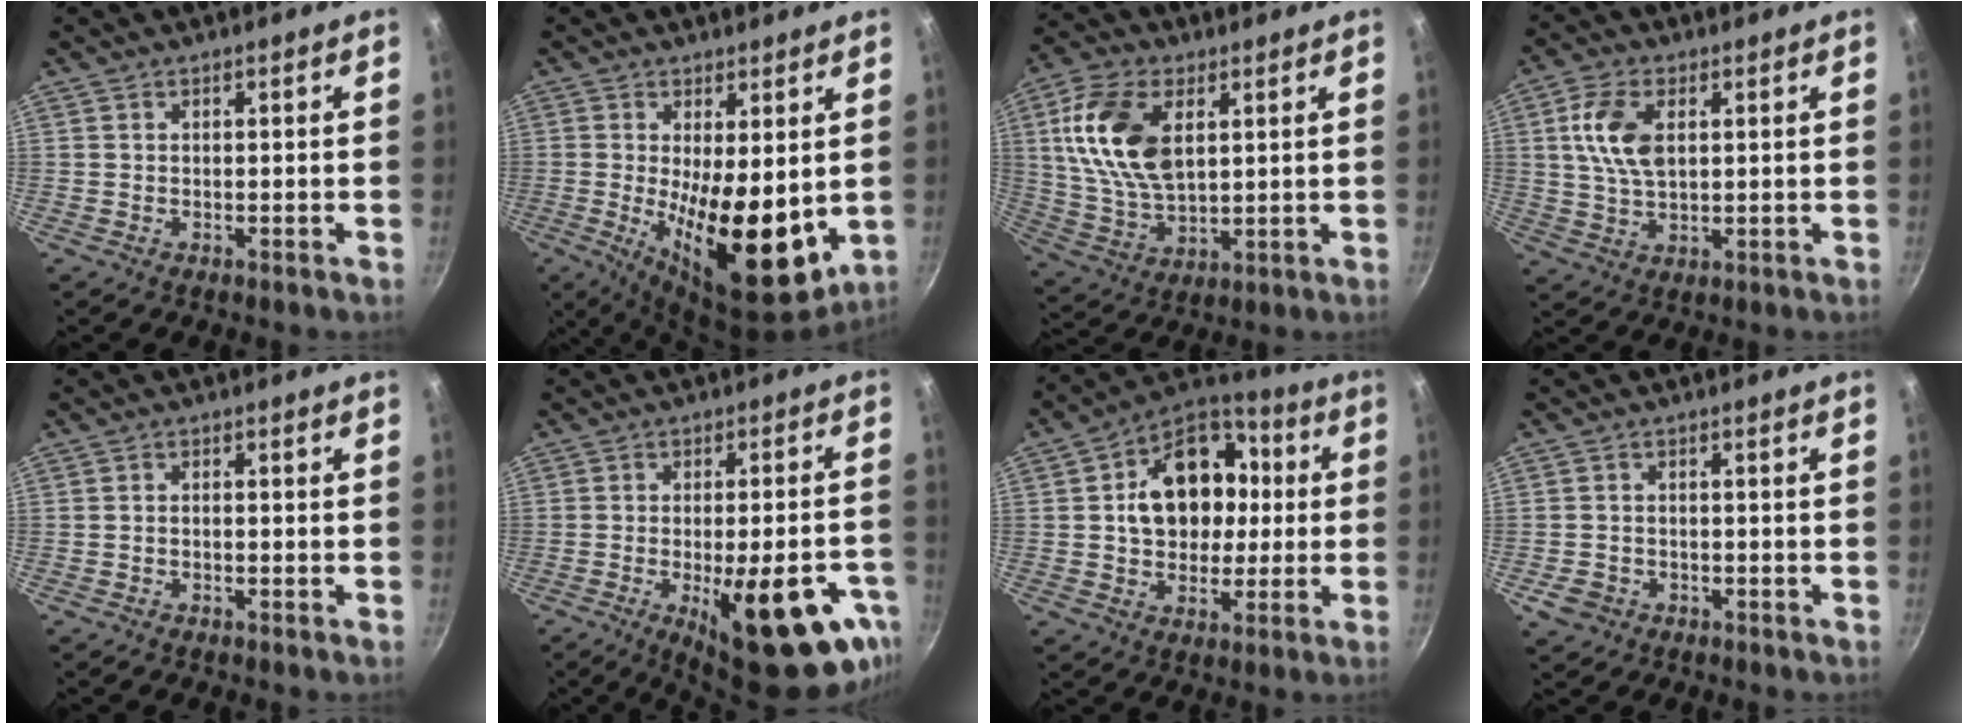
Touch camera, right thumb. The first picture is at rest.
{"total": 16.2, "force": [-0.7, 6.4, 14.9], "torque": [-0.215, -0.028, 0.003]}
{"total": 16.1, "force": [4.4, 9.4, 12.3], "torque": [-0.222, -0.010, 0.090]}
{"total": 9.2, "force": [2.2, 5.2, 7.3], "torque": [-0.134, -0.001, 0.041]}
{"total": 1.0, "force": [-0.6, 0.5, 0.6], "torque": [-0.013, 0.010, -0.012]}
{"total": 22.1, "force": [-8.9, 7.6, 18.8], "torque": [-0.206, 0.013, -0.112]}
{"total": 17.6, "force": [1.7, 13.5, 11.2], "torque": [-0.138, 0.031, 0.018]}
{"total": 1.8, "force": [-0.8, 1.4, 0.7], "torque": [-0.012, 0.006, -0.011]}